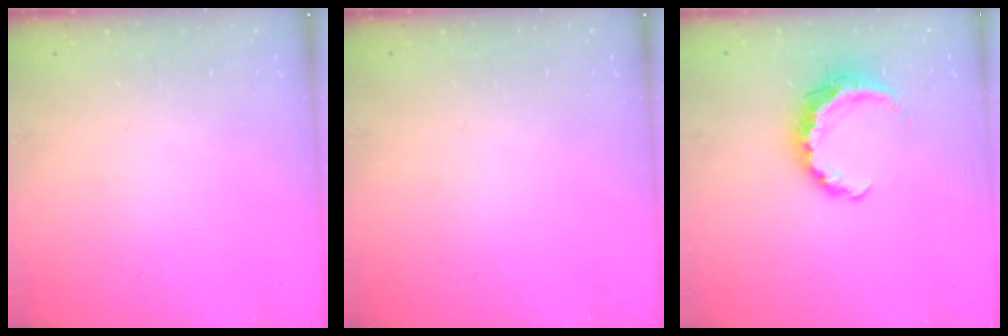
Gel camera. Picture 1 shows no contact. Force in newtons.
{"total": 0.0}
{"total": 8.3, "press": 8.3, "slide": 0.9}